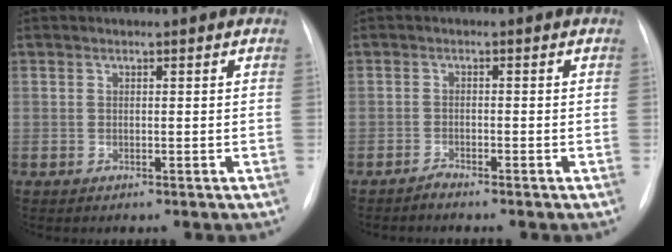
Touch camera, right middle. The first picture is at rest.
{"total": 1.2, "force": [-1.2, -0.1, 0.3], "torque": [-0.008, -0.003, -0.023]}